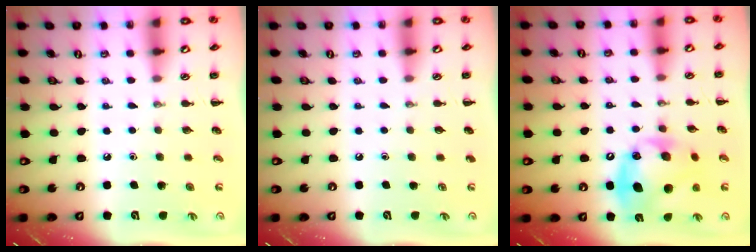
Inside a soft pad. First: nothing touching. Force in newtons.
{"total": 0.0}
{"total": 16.5, "press": 16.5, "slide": 0.9}